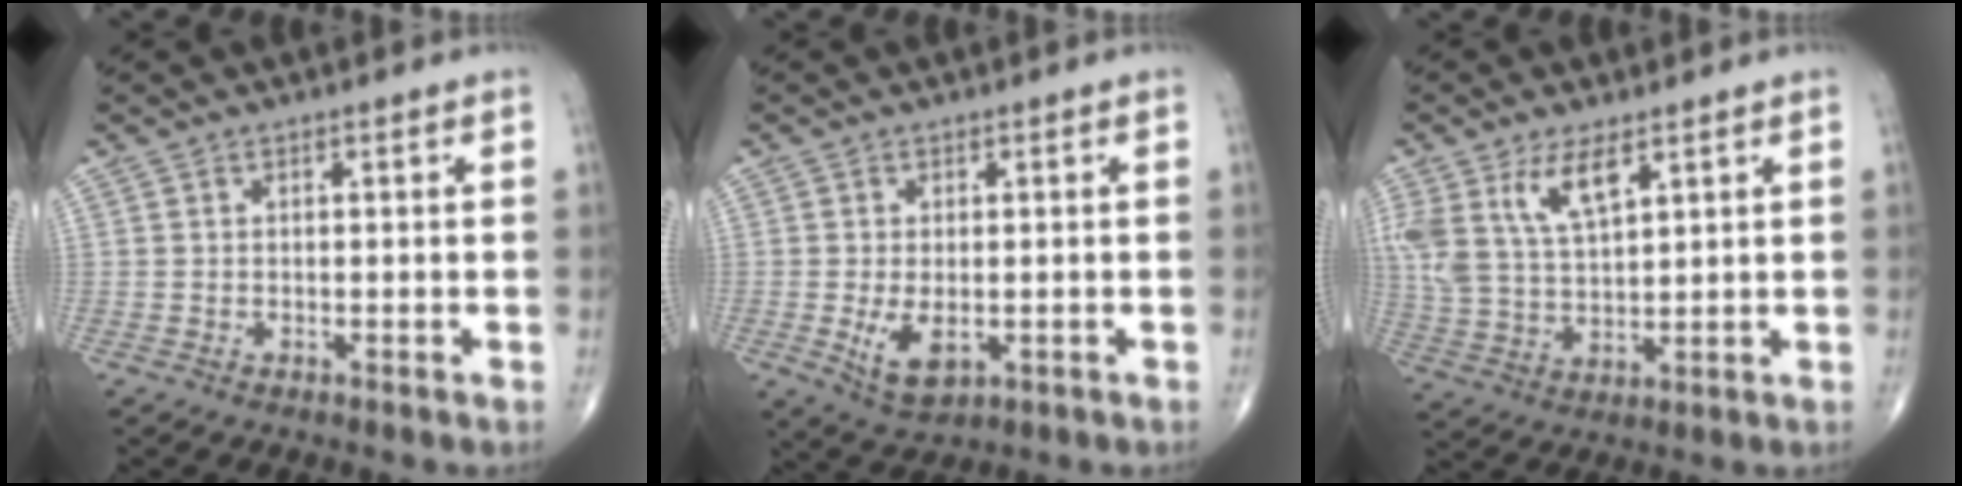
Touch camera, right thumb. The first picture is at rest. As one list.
[{"total": 5.7, "force": [-1.1, 3.1, 4.6], "torque": [-0.079, -0.012, -0.009]}, {"total": 10.0, "force": [5.3, 4.3, 7.3], "torque": [-0.145, -0.017, 0.113]}]